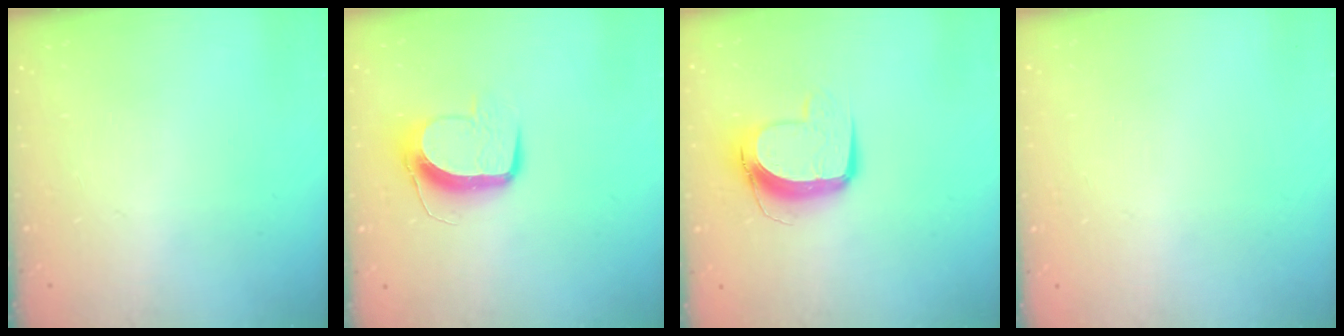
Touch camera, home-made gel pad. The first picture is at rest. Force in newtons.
{"total": 10.5, "press": 10.5, "slide": 0.8}
{"total": 10.6, "press": 10.6, "slide": 0.6}
{"total": 0.0}